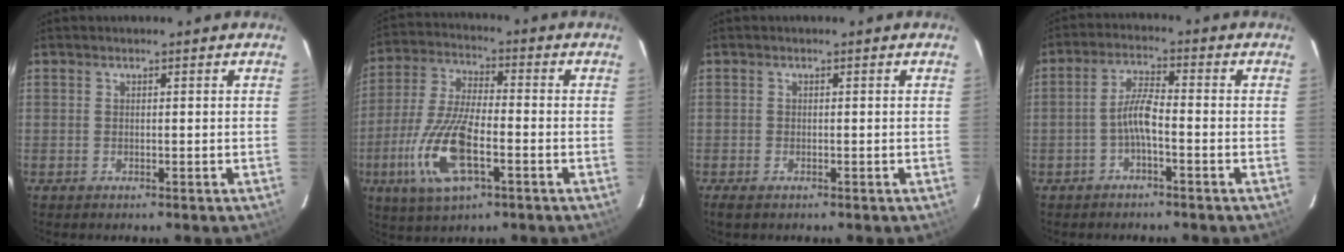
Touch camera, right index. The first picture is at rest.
{"total": 14.7, "force": [-5.3, 5.3, 12.7], "torque": [-0.276, -0.012, -0.102]}
{"total": 1.7, "force": [-1.1, 0.8, 0.9], "torque": [-0.017, -0.005, -0.021]}
{"total": 4.4, "force": [-1.9, 0.7, 3.9], "torque": [-0.083, 0.012, -0.037]}